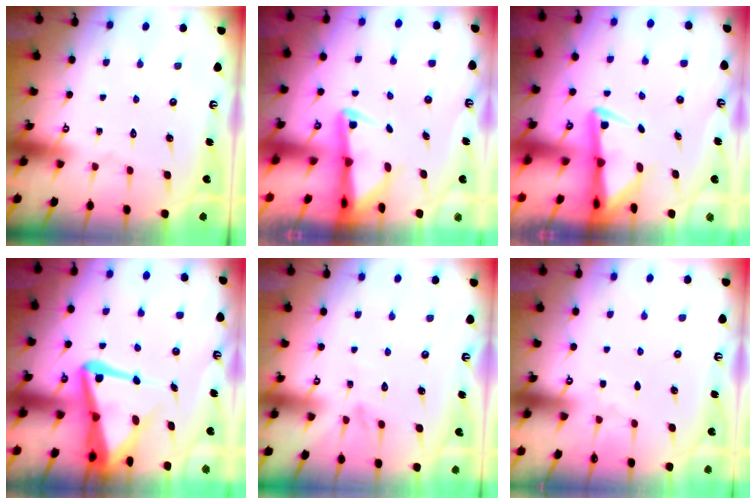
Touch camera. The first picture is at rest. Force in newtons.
{"total": 2.7, "press": 2.6, "slide": 0.6}
{"total": 3.4, "press": 3.4, "slide": 0.7}
{"total": 10.1, "press": 10.1, "slide": 1.2}
{"total": 2.8, "press": 2.8, "slide": 0.3}
{"total": 1.2, "press": 1.2, "slide": 0.3}